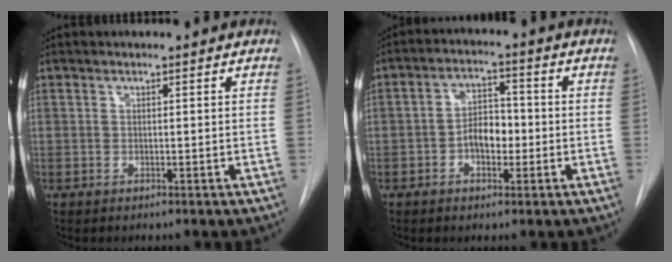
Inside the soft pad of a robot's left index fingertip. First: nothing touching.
{"total": 5.2, "force": [-1.3, 3.0, 4.0], "torque": [-0.070, 0.015, -0.024]}